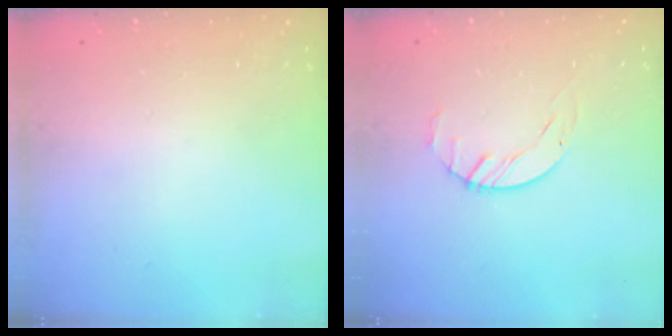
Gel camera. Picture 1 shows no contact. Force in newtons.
{"total": 1.5, "press": 1.5, "slide": 0.2}